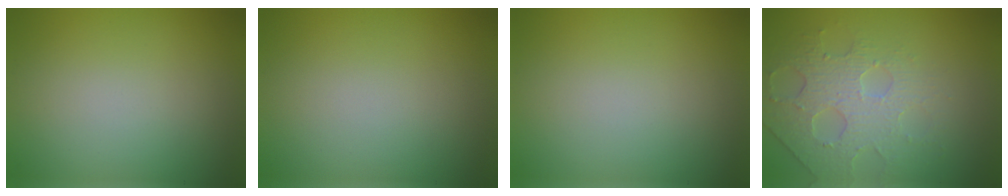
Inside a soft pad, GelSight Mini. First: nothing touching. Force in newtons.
{"total": 0.0}
{"total": 0.0}
{"total": 3.8, "press": 3.6, "slide": 1.3}